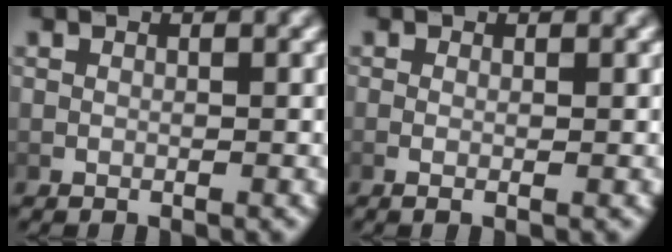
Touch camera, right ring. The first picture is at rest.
{"total": 0.9, "force": [-0.2, 0.0, 0.8], "torque": [-0.027, -0.012, 0.000]}